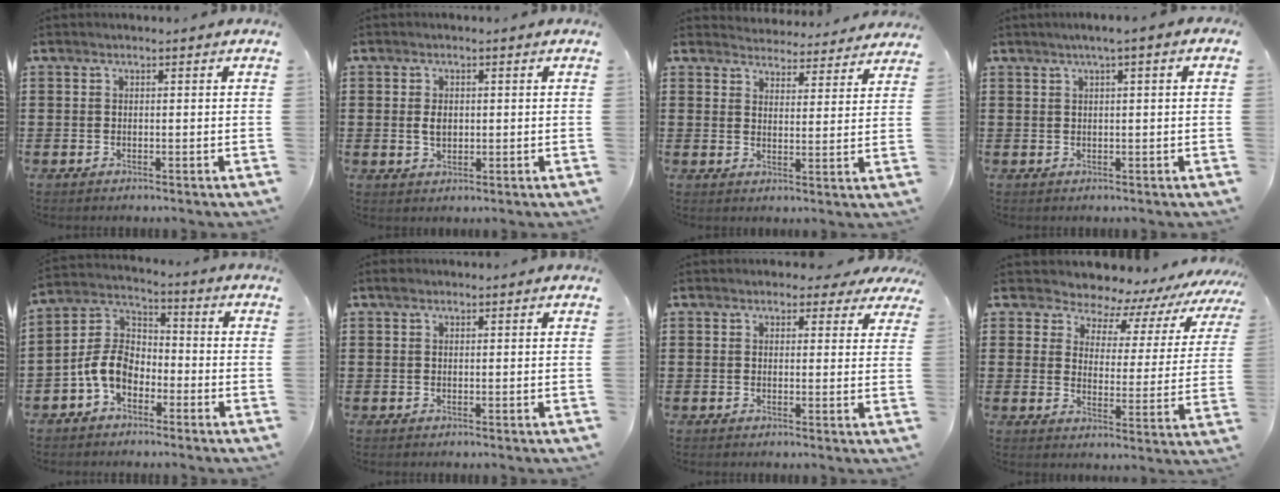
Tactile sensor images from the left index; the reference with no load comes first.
{"total": 2.5, "force": [0.1, 1.6, 1.9], "torque": [-0.040, 0.006, 0.001]}
{"total": 4.3, "force": [4.2, 0.4, -0.2], "torque": [-0.008, -0.029, 0.073]}
{"total": 1.5, "force": [0.2, 0.0, 1.5], "torque": [-0.028, -0.002, 0.004]}
{"total": 7.5, "force": [-3.7, 4.8, 4.3], "torque": [-0.117, 0.005, -0.082]}
{"total": 0.9, "force": [0.5, 0.6, 0.4], "torque": [-0.010, 0.006, 0.009]}
{"total": 2.1, "force": [1.6, 1.2, 0.7], "torque": [-0.013, 0.005, 0.027]}
{"total": 5.5, "force": [5.2, 1.6, 0.7], "torque": [-0.040, -0.048, 0.084]}